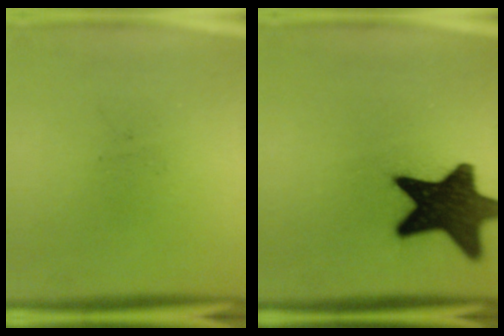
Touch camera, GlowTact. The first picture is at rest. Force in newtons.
{"total": 15.9}